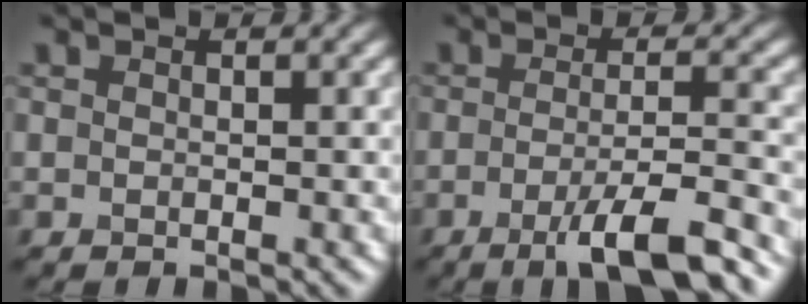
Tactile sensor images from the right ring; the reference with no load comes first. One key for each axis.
{"total": 6.7, "fx": -3.5, "fy": 1.2, "fz": 5.6, "tx": -0.088, "ty": -0.001, "tz": -0.059}